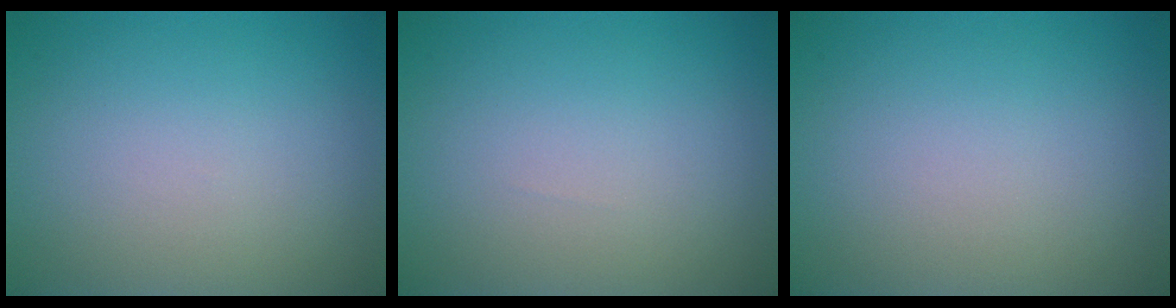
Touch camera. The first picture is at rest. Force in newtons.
{"total": 0.0}
{"total": 0.0}